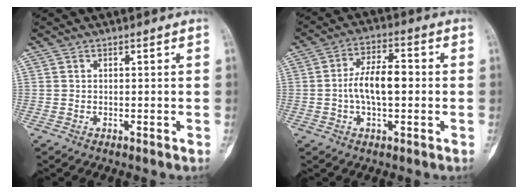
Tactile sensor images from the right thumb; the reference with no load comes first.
{"total": 8.7, "force": [-0.4, 4.1, 7.7], "torque": [-0.133, 0.018, -0.016]}